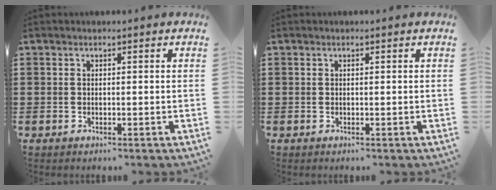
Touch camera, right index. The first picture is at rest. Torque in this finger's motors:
{"motor_torque": [-0.11, 0.01, -0.01, -0.01]}